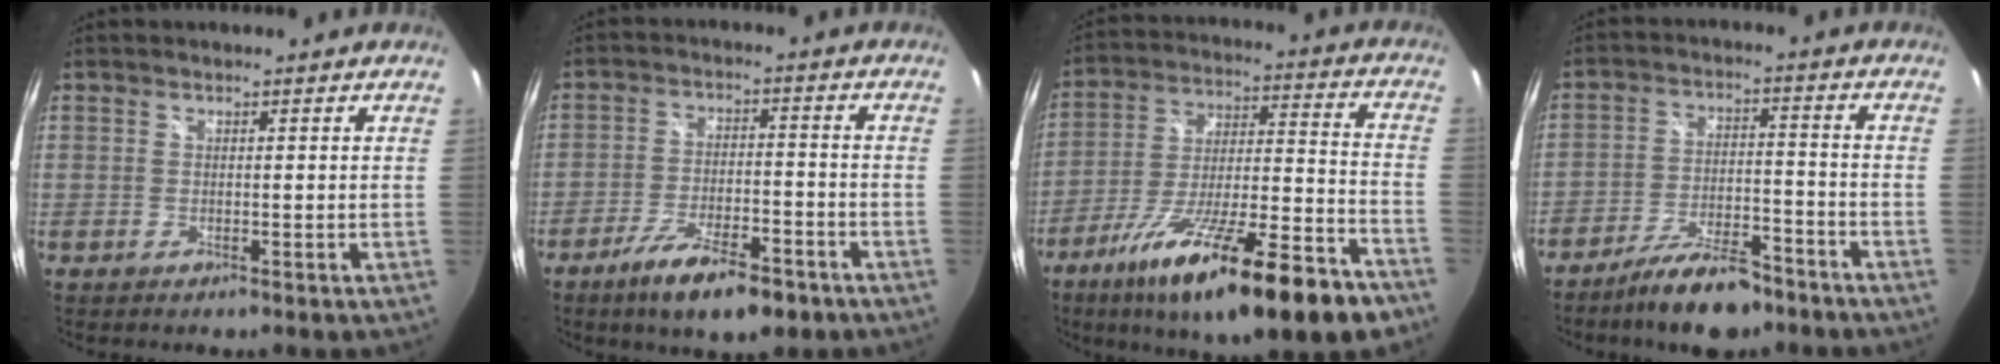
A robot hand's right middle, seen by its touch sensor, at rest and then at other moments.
{"total": 11.7, "force": [-7.7, 3.5, 8.0], "torque": [-0.159, -0.019, -0.126]}
{"total": 25.9, "force": [-16.9, 5.0, 19.0], "torque": [-0.309, -0.048, -0.263]}
{"total": 11.5, "force": [-9.0, 3.6, 6.1], "torque": [-0.123, -0.006, -0.148]}